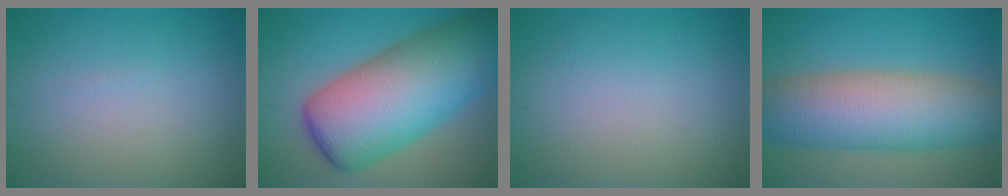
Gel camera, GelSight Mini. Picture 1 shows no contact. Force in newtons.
{"total": 14.4, "press": 14.4, "slide": 0.2}
{"total": 0.0}
{"total": 10.7, "press": 10.7, "slide": 0.6}